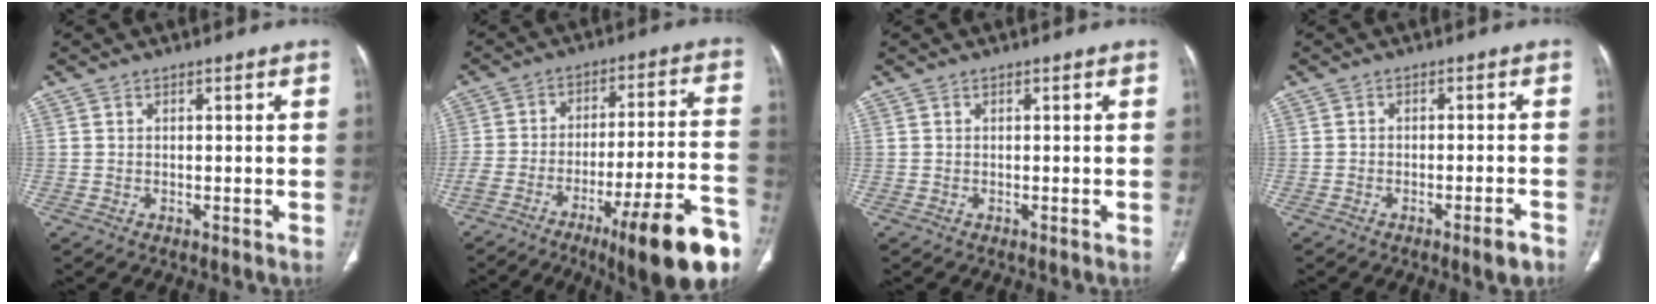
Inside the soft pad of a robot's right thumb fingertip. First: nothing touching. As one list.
[{"total": 21.8, "force": [-12.7, 3.8, 17.3], "torque": [-0.208, 0.068, -0.190]}, {"total": 0.0}, {"total": 3.3, "force": [-2.3, 0.5, 2.4], "torque": [-0.031, 0.010, -0.033]}]